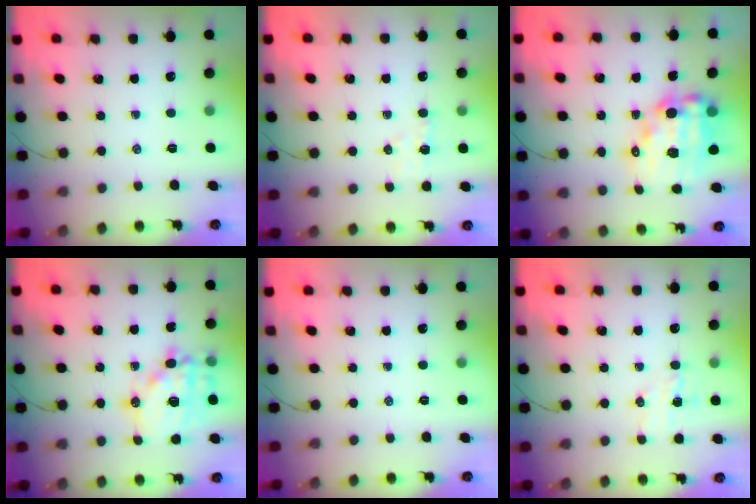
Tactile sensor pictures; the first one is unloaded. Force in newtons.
{"total": 4.9, "press": 4.7, "slide": 1.3}
{"total": 15.6, "press": 15.2, "slide": 3.3}
{"total": 15.9, "press": 15.7, "slide": 2.3}
{"total": 0.0}
{"total": 5.8, "press": 5.7, "slide": 1.4}